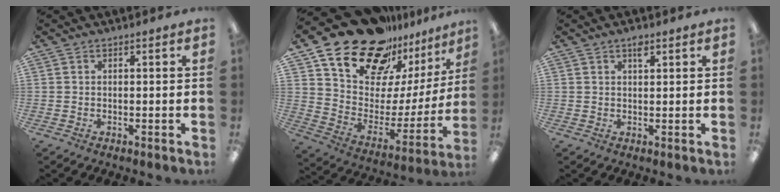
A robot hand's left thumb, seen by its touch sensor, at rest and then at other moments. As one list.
[{"total": 22.4, "force": [18.1, 10.8, 7.4], "torque": [-0.137, -0.128, 0.328]}, {"total": 2.2, "force": [1.4, 0.9, 1.5], "torque": [-0.016, -0.005, 0.022]}]